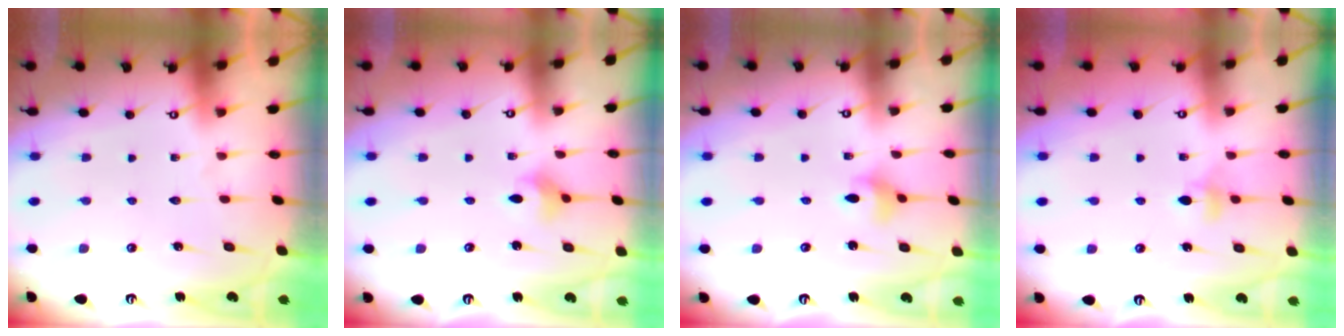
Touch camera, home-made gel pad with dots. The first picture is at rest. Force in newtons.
{"total": 2.7, "press": 2.7, "slide": 0.4}
{"total": 3.6, "press": 3.6, "slide": 0.3}
{"total": 3.7, "press": 3.6, "slide": 0.9}